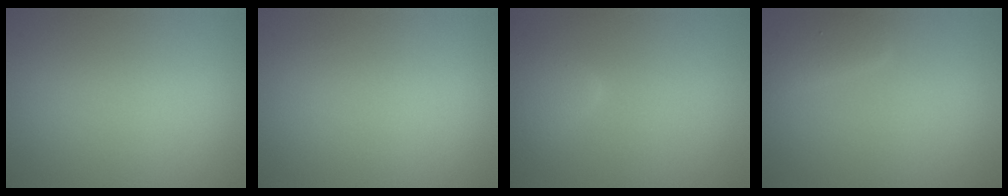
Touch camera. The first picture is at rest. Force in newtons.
{"total": 0.0}
{"total": 2.9, "press": 2.9, "slide": 0.0}
{"total": 1.8, "press": 1.8, "slide": 0.1}